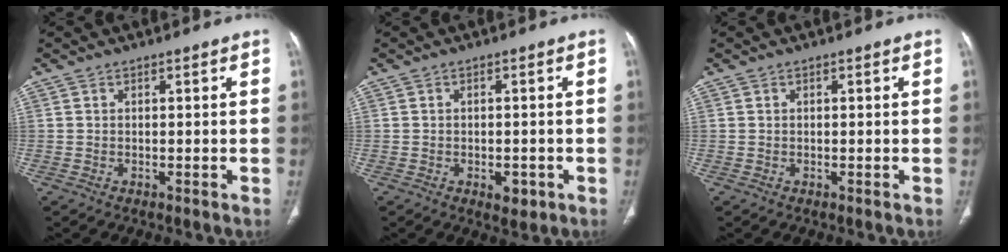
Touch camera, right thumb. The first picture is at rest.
{"total": 3.1, "force": [-1.2, 1.8, 2.3], "torque": [-0.022, 0.002, -0.009]}
{"total": 0.0}